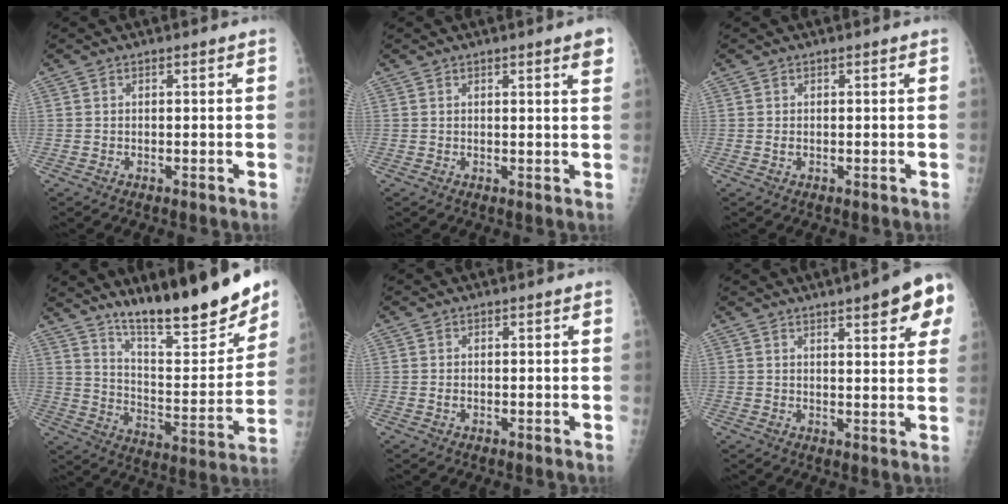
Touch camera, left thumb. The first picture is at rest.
{"total": 3.2, "force": [1.8, 0.3, 2.6], "torque": [-0.031, -0.008, 0.021]}
{"total": 0.8, "force": [0.1, 0.4, 0.7], "torque": [-0.011, 0.003, 0.005]}
{"total": 21.5, "force": [16.4, 4.5, 13.2], "torque": [-0.166, -0.101, 0.265]}
{"total": 0.8, "force": [0.1, 0.4, 0.6], "torque": [-0.010, 0.004, 0.004]}
{"total": 10.9, "force": [5.6, 2.7, 8.9], "torque": [-0.087, -0.015, 0.066]}